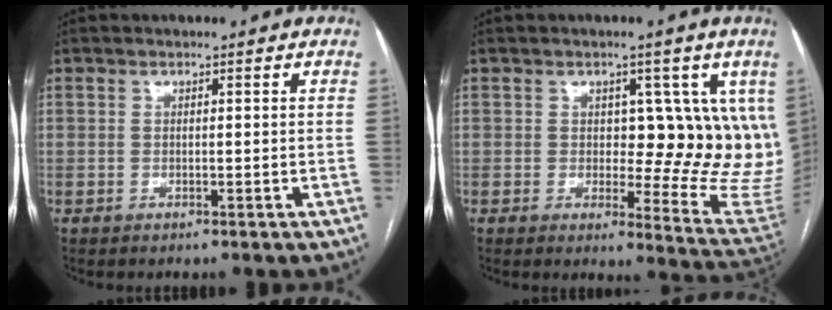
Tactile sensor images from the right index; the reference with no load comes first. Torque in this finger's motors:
{"motor_torque": [0.52, 0.46, 0.10, 0.01]}